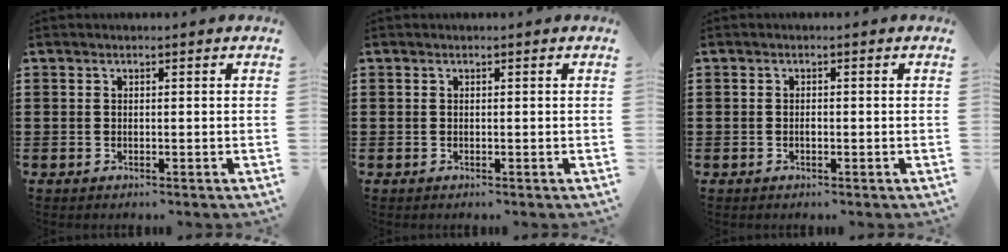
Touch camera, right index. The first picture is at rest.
{"total": 0.0}
{"total": 0.8, "force": [-0.2, 0.3, 0.7], "torque": [-0.016, -0.005, -0.002]}